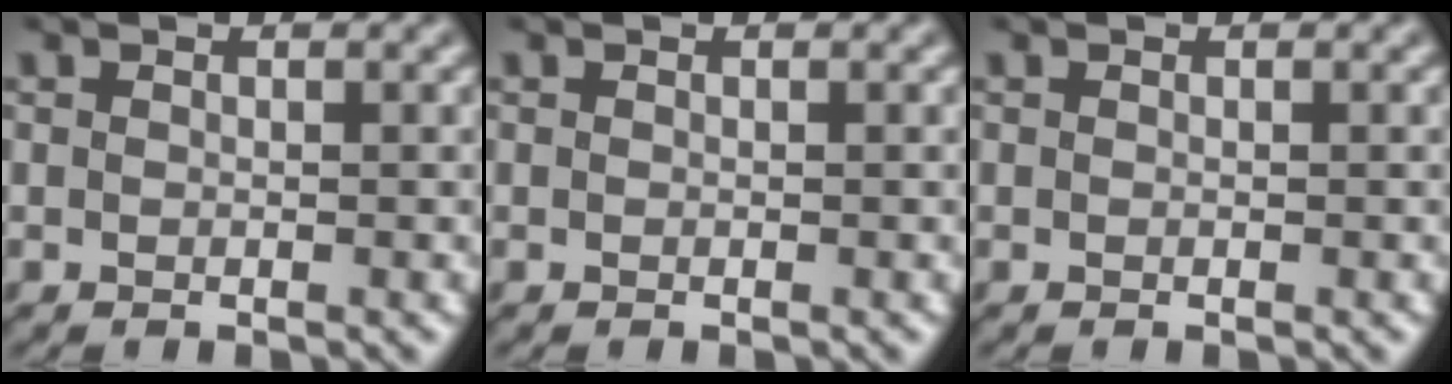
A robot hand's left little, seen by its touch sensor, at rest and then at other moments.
{"total": 0.0}
{"total": 0.0}